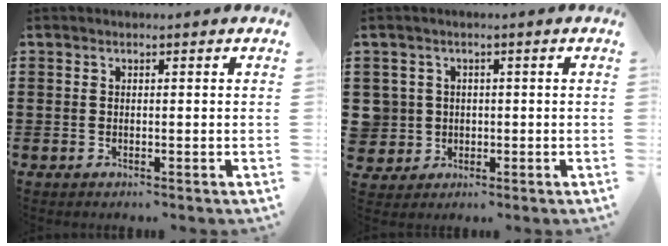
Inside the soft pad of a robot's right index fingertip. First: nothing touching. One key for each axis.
{"total": 3.5, "fx": -0.1, "fy": 3.5, "fz": 0.3, "tx": -0.032, "ty": 0.009, "tz": -0.007}